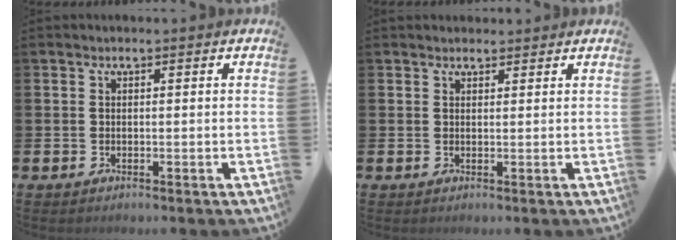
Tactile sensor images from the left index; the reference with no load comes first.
{"total": 1.4, "force": [1.3, 0.4, 0.0], "torque": [0.009, 0.000, 0.022]}